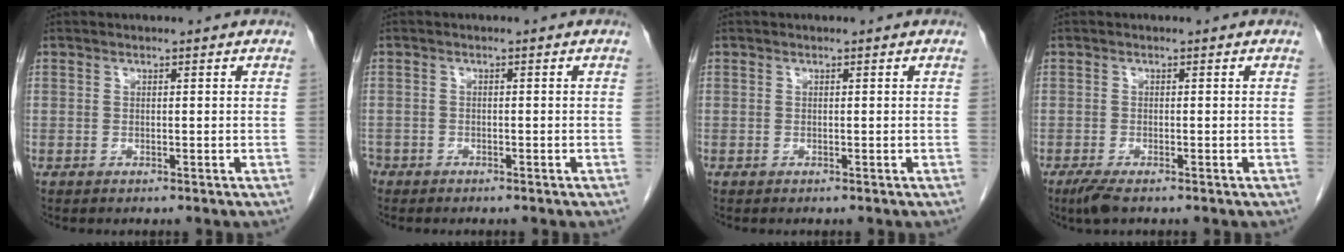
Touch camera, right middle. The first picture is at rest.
{"total": 2.4, "force": [-1.9, 1.4, 0.4], "torque": [-0.014, 0.000, -0.034]}
{"total": 0.0}
{"total": 2.6, "force": [-1.8, 0.5, 1.8], "torque": [-0.040, -0.008, -0.035]}